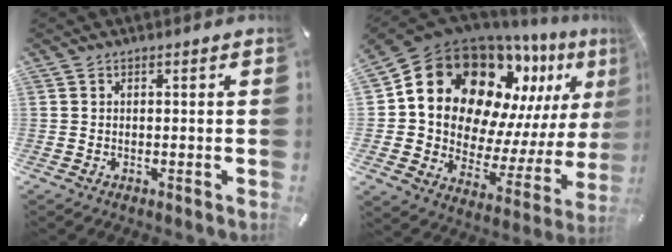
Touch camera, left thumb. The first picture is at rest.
{"total": 18.9, "force": [10.8, 13.0, 8.4], "torque": [-0.144, -0.106, 0.207]}